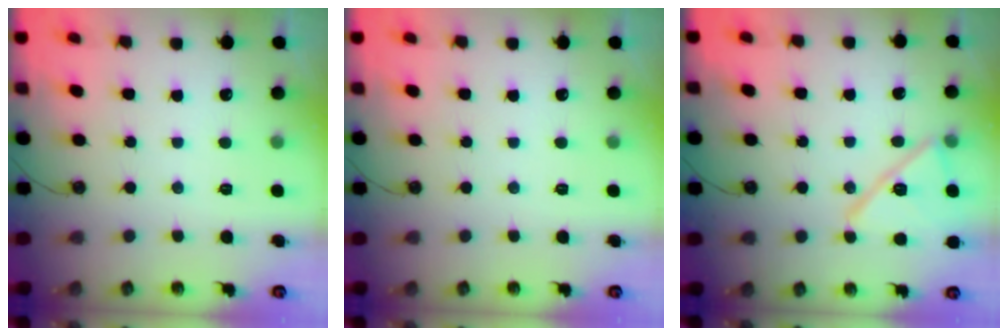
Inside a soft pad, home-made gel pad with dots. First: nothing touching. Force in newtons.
{"total": 0.0}
{"total": 14.7, "press": 14.6, "slide": 1.2}